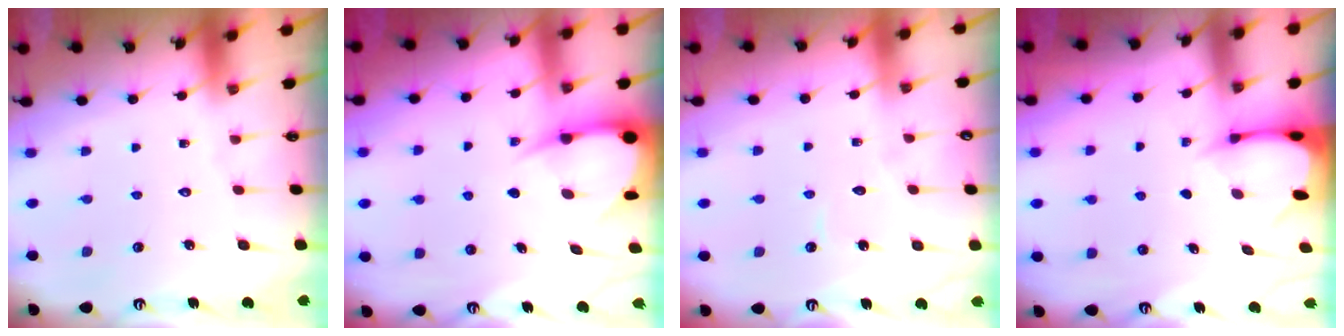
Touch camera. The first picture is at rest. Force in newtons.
{"total": 6.0, "press": 5.9, "slide": 0.6}
{"total": 3.7, "press": 3.7, "slide": 0.2}
{"total": 2.6, "press": 2.6, "slide": 0.3}